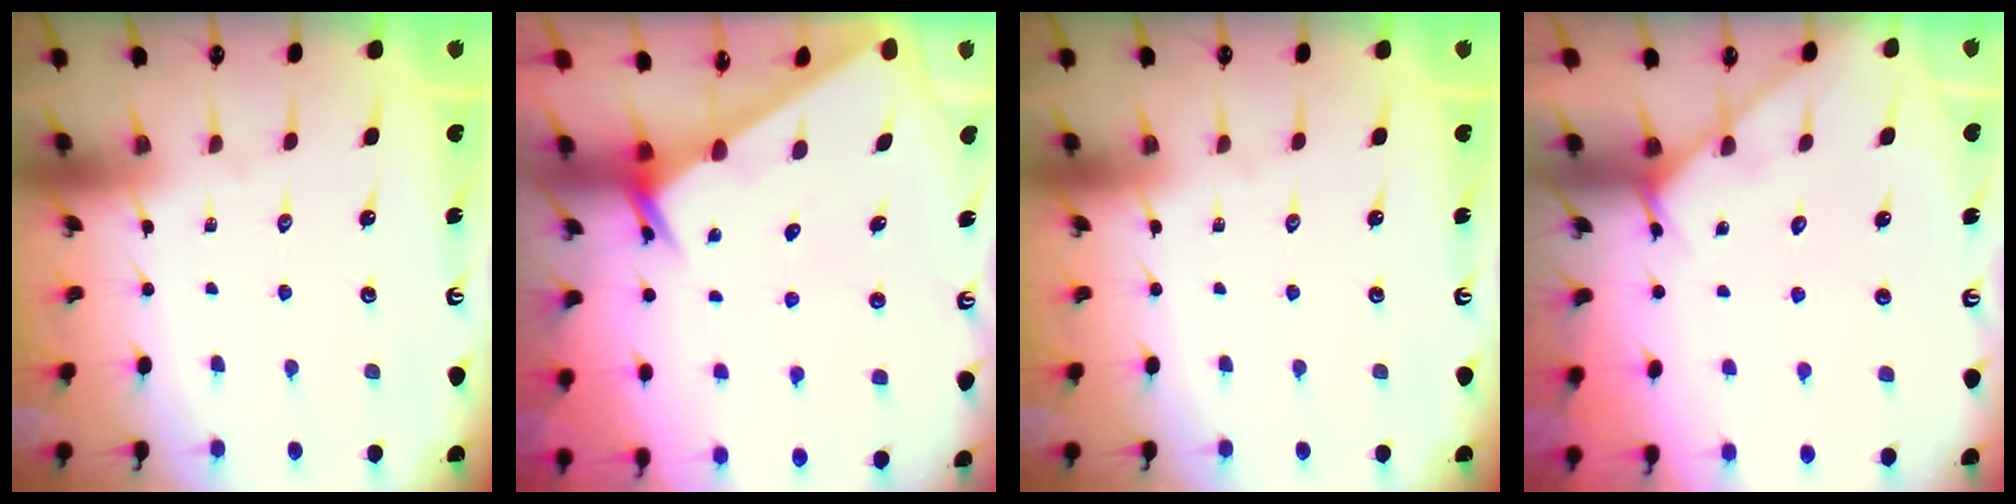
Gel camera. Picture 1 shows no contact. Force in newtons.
{"total": 2.6, "press": 2.6, "slide": 0.1}
{"total": 0.0}
{"total": 4.8, "press": 4.8, "slide": 0.5}